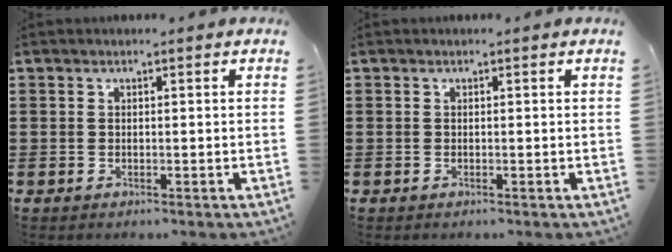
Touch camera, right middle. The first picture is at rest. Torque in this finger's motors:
{"motor_torque": [0.45, -0.28, 0.08, 0.02]}